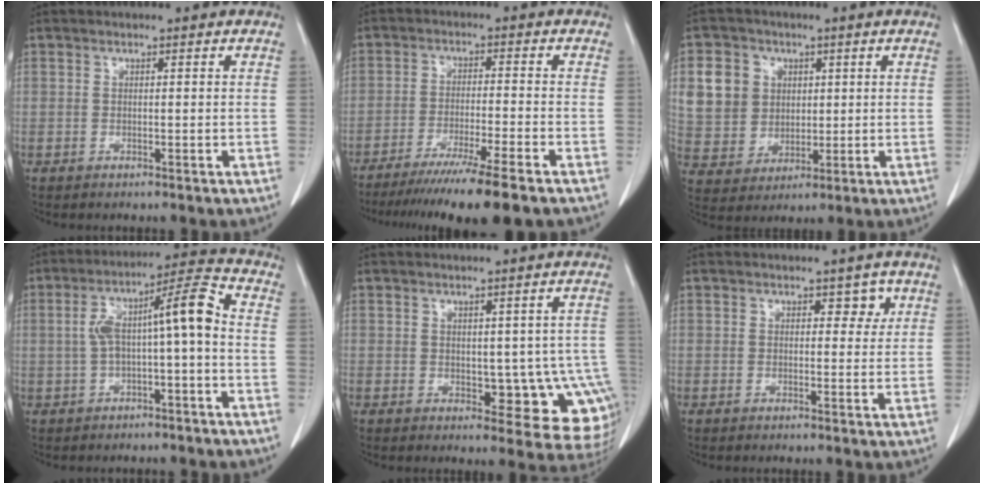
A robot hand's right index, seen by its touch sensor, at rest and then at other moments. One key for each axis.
{"total": 13.6, "fx": -10.6, "fy": -1.2, "fz": 8.4, "tx": -0.122, "ty": -0.042, "tz": -0.167}
{"total": 9.6, "fx": 3.1, "fy": 8.5, "fz": 3.3, "tx": -0.088, "ty": 0.020, "tz": 0.069}
{"total": 9.5, "fx": -0.4, "fy": 1.1, "fz": 9.4, "tx": -0.161, "ty": 0.041, "tz": -0.007}
{"total": 9.7, "fx": -1.9, "fy": 4.9, "fz": 8.1, "tx": -0.070, "ty": 0.011, "tz": -0.013}
{"total": 2.5, "fx": 1.2, "fy": 1.6, "fz": 1.5, "tx": -0.006, "ty": 0.003, "tz": 0.013}